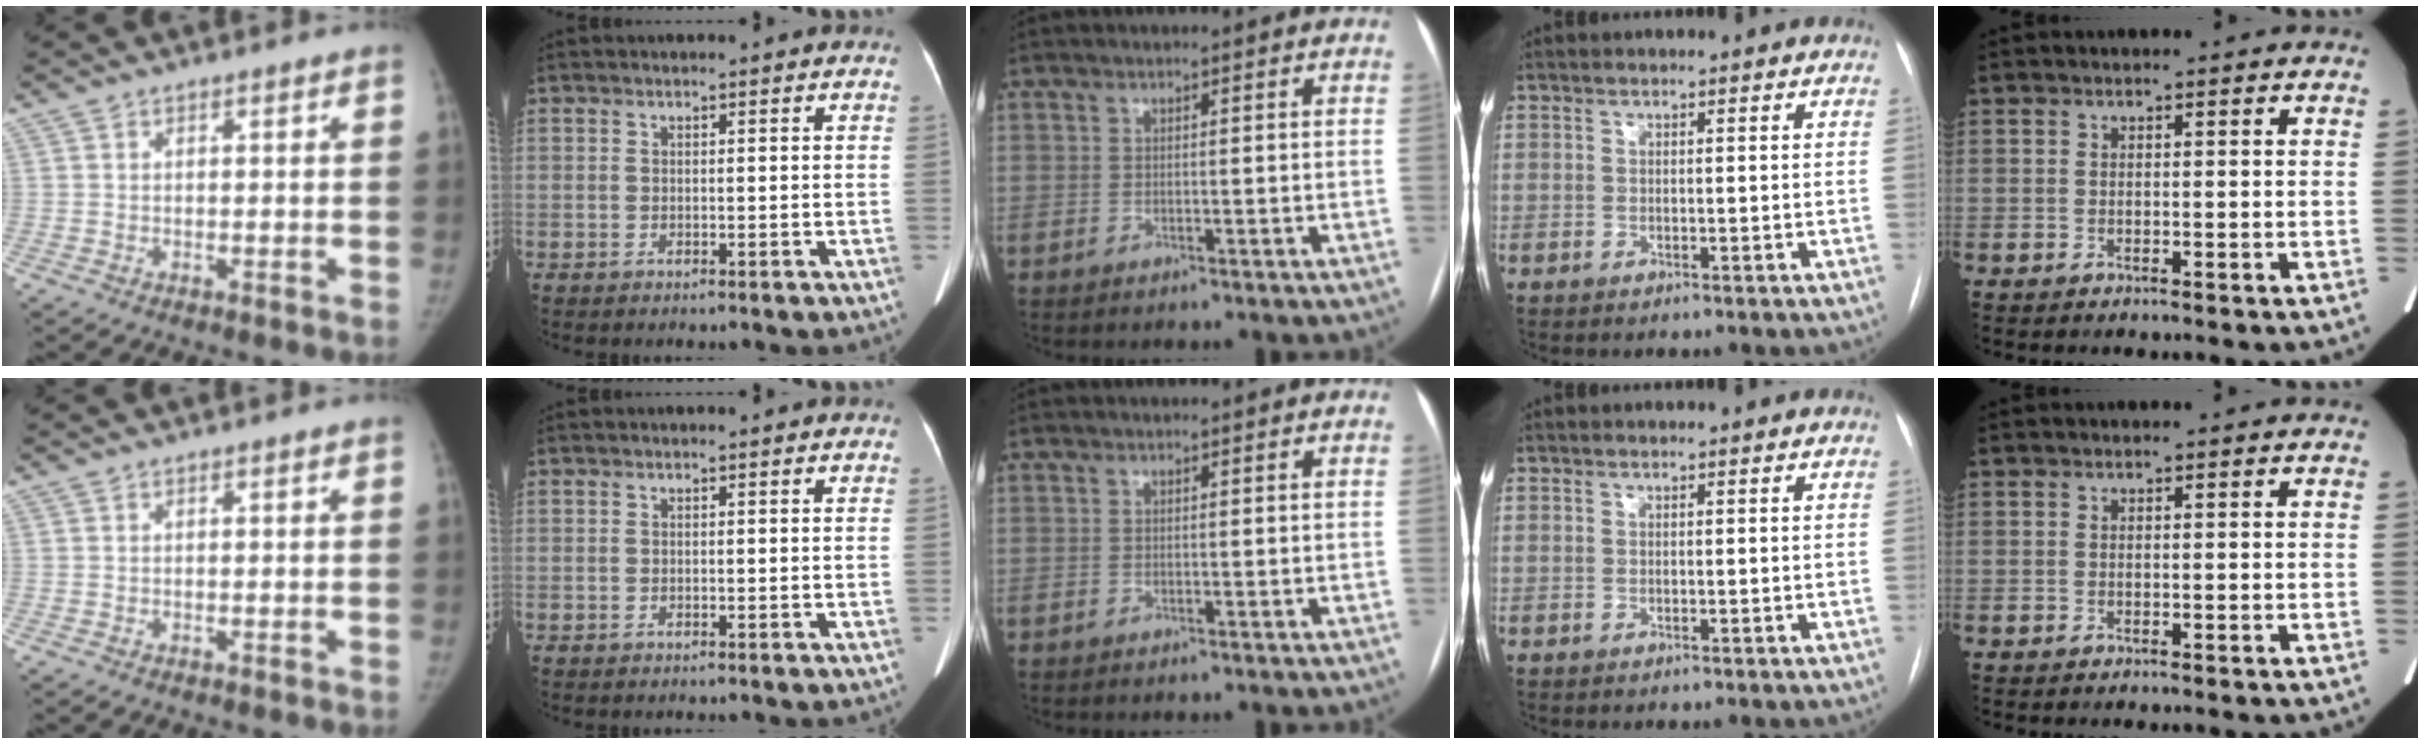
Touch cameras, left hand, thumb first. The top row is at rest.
{}